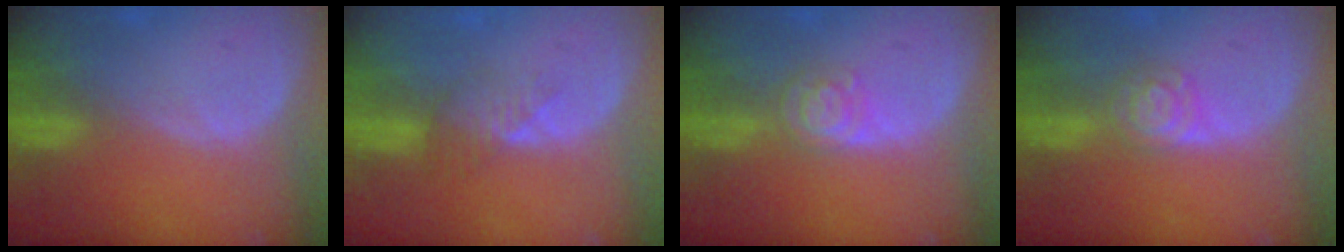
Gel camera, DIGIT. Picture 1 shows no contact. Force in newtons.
{"total": 3.6, "press": 3.2, "slide": 1.6}
{"total": 4.7, "press": 4.1, "slide": 2.3}
{"total": 4.3, "press": 4.2, "slide": 0.4}